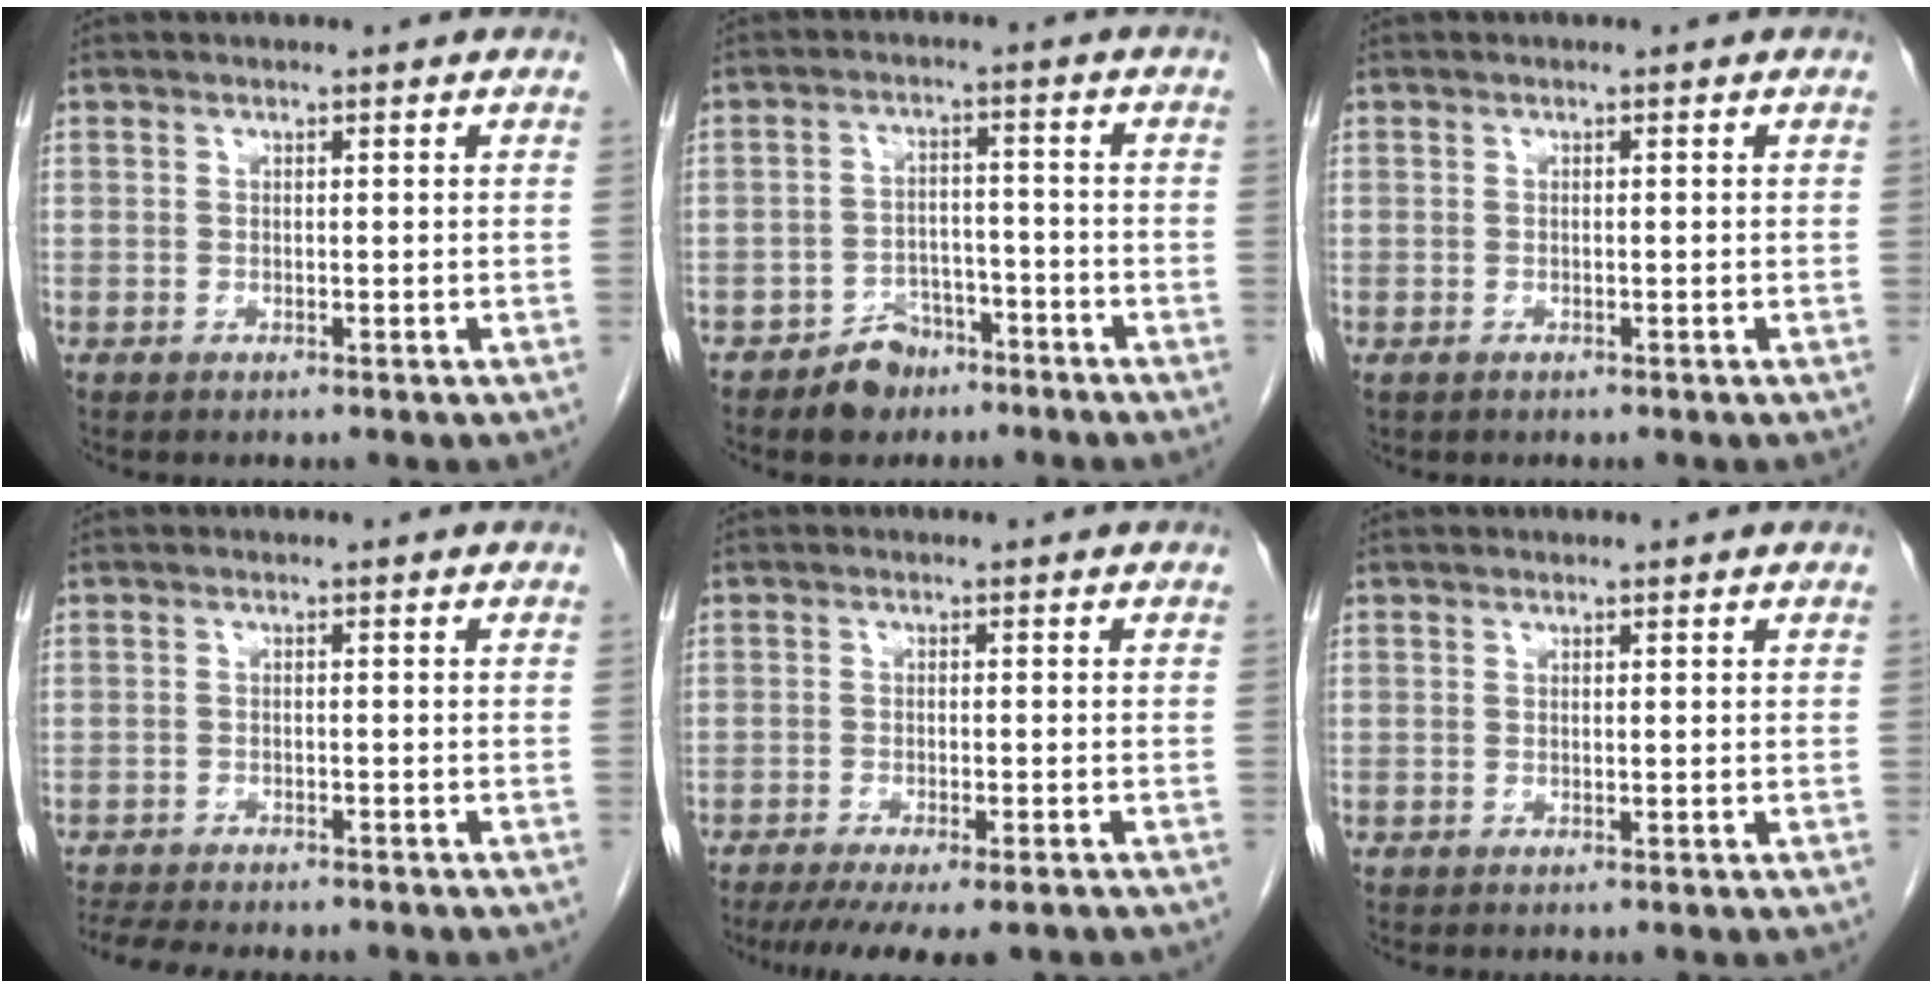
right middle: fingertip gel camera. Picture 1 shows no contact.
{"total": 5.3, "force": [-3.8, 3.4, 1.4], "torque": [-0.024, 0.012, -0.060]}
{"total": 0.7, "force": [-0.5, 0.5, 0.3], "torque": [-0.010, -0.001, -0.003]}
{"total": 11.3, "force": [-9.8, 2.6, 5.0], "torque": [-0.077, -0.004, -0.133]}
{"total": 10.9, "force": [-8.7, 2.4, 6.2], "torque": [-0.090, -0.017, -0.123]}
{"total": 0.0}